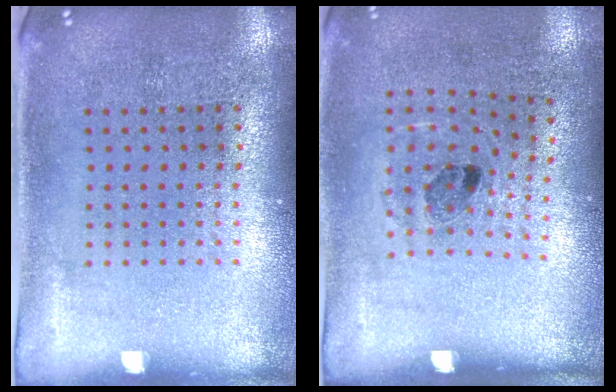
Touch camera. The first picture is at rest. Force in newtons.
{"total": 1.0, "press": 0.7, "slide": 0.7}